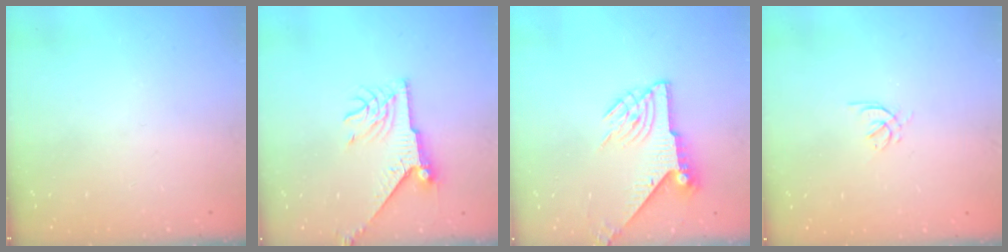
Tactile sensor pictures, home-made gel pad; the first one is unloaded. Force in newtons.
{"total": 9.7, "press": 9.7, "slide": 0.3}
{"total": 9.2, "press": 9.2, "slide": 0.6}
{"total": 2.2, "press": 2.1, "slide": 0.7}